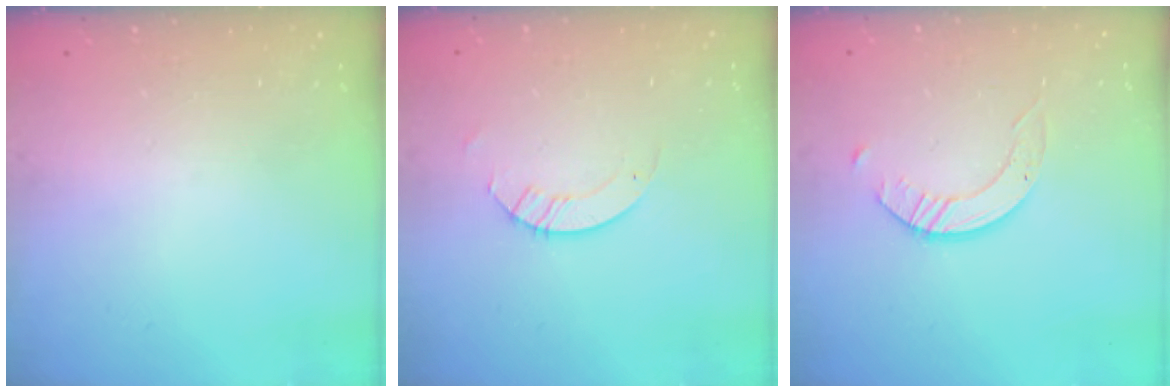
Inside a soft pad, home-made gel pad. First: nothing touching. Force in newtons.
{"total": 2.9, "press": 2.9, "slide": 0.3}
{"total": 2.9, "press": 2.9, "slide": 0.3}